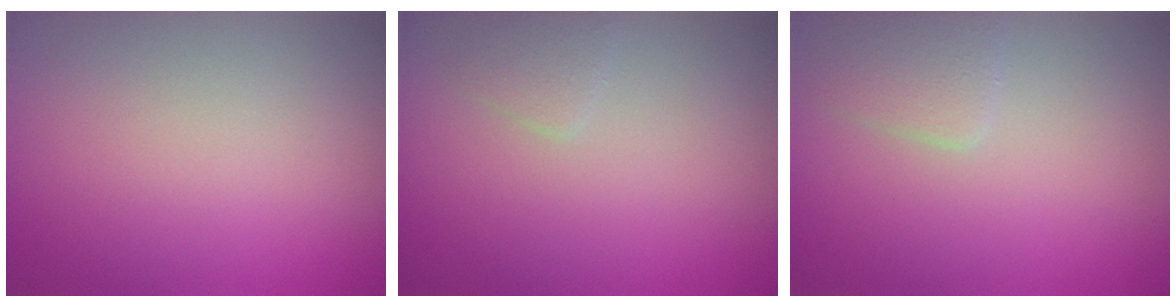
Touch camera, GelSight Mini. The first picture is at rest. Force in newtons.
{"total": 1.1, "press": 1.1, "slide": 0.1}
{"total": 2.1, "press": 2.1, "slide": 0.1}